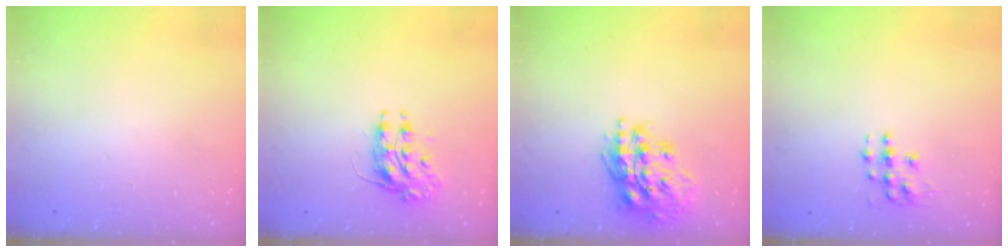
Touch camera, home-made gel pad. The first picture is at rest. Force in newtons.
{"total": 8.3, "press": 8.3, "slide": 0.2}
{"total": 17.4, "press": 17.1, "slide": 2.7}
{"total": 6.1, "press": 6.1, "slide": 0.4}